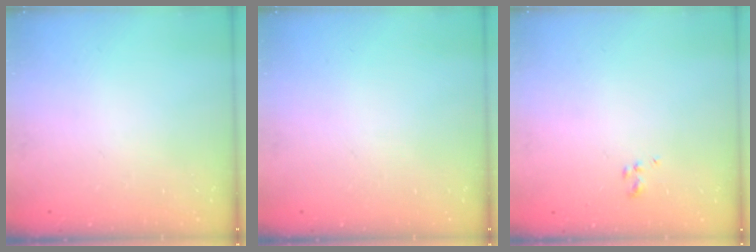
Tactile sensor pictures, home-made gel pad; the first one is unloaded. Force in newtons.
{"total": 0.0}
{"total": 1.3, "press": 1.2, "slide": 0.6}